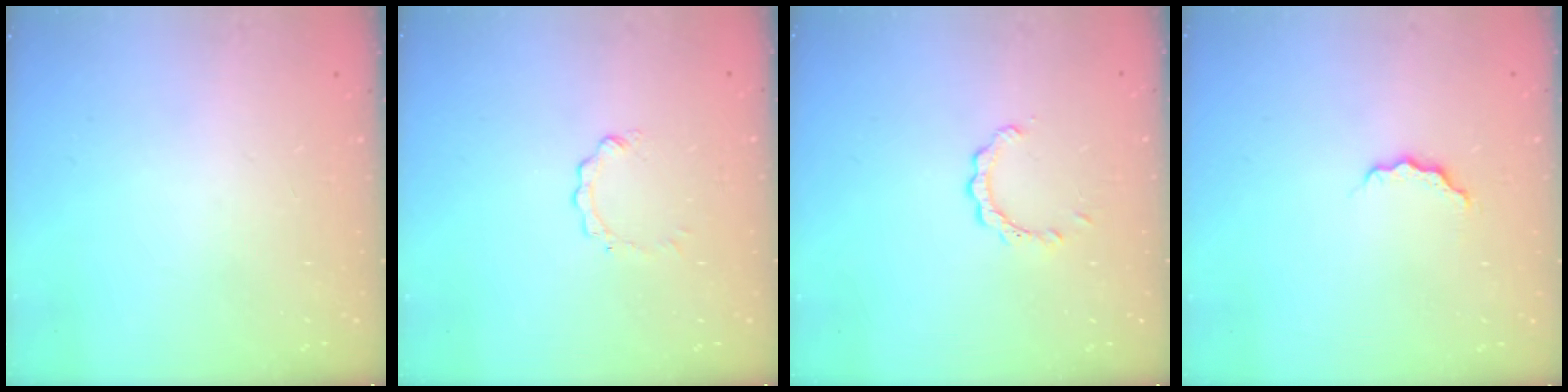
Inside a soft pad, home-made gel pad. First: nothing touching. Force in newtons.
{"total": 0.7, "press": 0.7, "slide": 0.1}
{"total": 2.3, "press": 2.3, "slide": 0.3}
{"total": 4.3, "press": 4.3, "slide": 0.4}